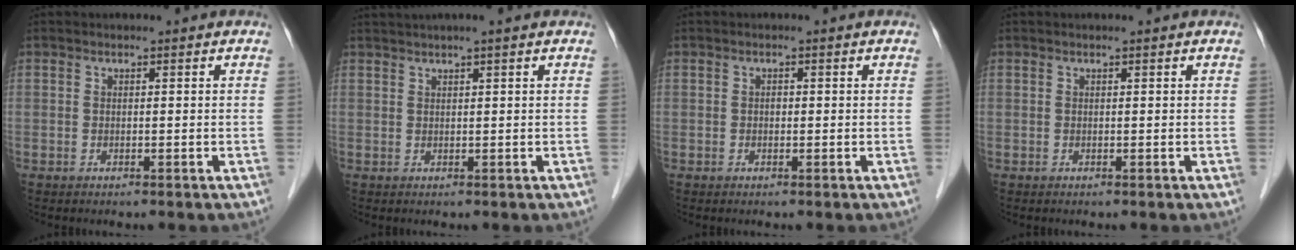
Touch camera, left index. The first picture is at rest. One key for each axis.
{"total": 3.4, "fx": 2.6, "fy": -0.8, "fz": 2.1, "tx": -0.030, "ty": 0.020, "tz": 0.048}
{"total": 0.5, "fx": -0.1, "fy": 0.3, "fz": 0.4, "tx": -0.007, "ty": 0.000, "tz": -0.003}
{"total": 0.0}